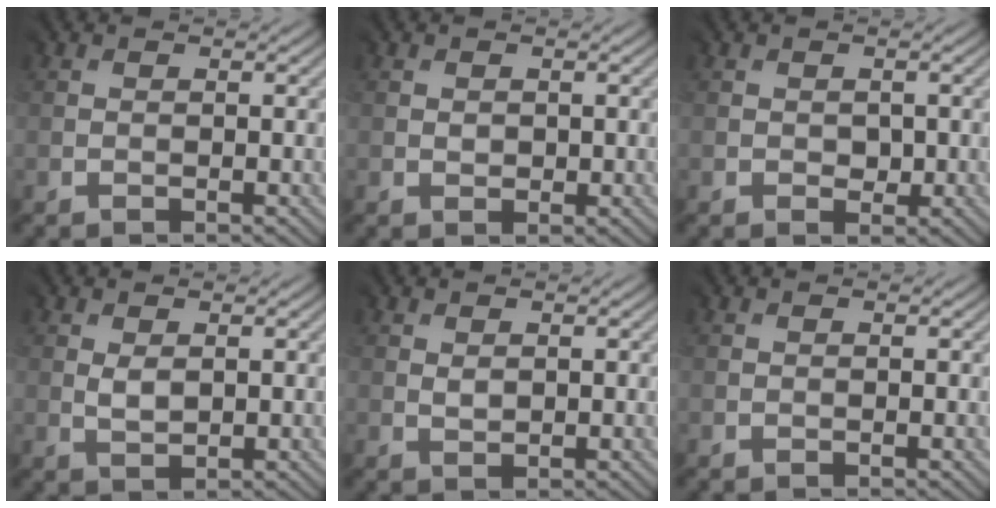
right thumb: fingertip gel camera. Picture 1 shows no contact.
{"total": 0.9, "force": [0.5, 0.7, -0.1], "torque": [0.000, -0.003, 0.012]}
{"total": 1.0, "force": [-0.2, 0.9, 0.2], "torque": [-0.001, -0.002, 0.000]}
{"total": 1.3, "force": [0.8, 0.8, 0.6], "torque": [-0.019, -0.002, 0.018]}
{"total": 1.0, "force": [0.9, 0.5, 0.0], "torque": [-0.005, -0.001, 0.017]}
{"total": 0.0}